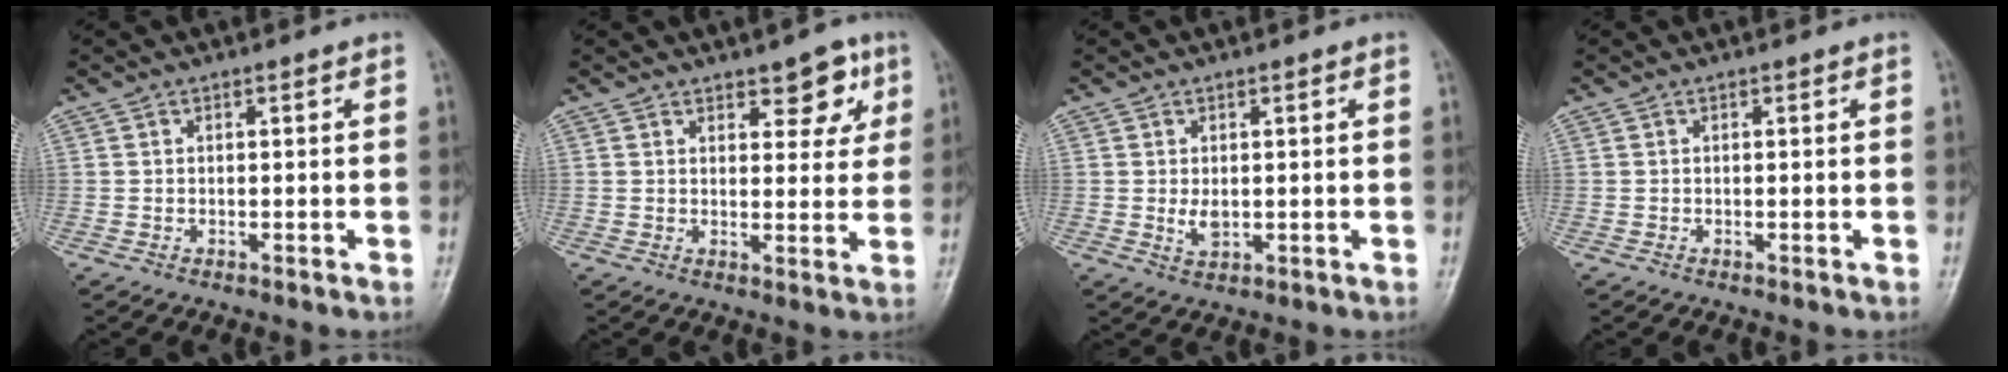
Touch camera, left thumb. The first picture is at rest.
{"total": 6.3, "force": [3.5, 3.3, 4.0], "torque": [-0.018, -0.017, 0.043]}
{"total": 3.0, "force": [0.2, 1.7, 2.4], "torque": [-0.038, -0.008, 0.010]}
{"total": 0.0}